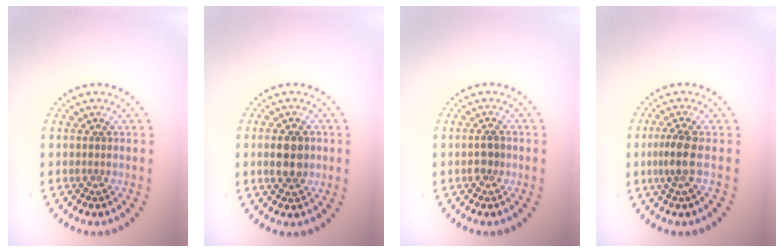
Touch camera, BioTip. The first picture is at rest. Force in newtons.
{"total": 3.2, "press": 3.2, "slide": 0.2}
{"total": 1.3, "press": 1.2, "slide": 0.3}
{"total": 2.2, "press": 1.8, "slide": 1.3}